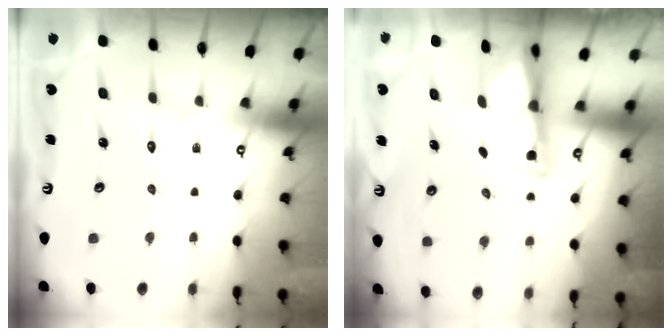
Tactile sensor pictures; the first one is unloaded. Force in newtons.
{"total": 2.9, "press": 2.8, "slide": 0.7}